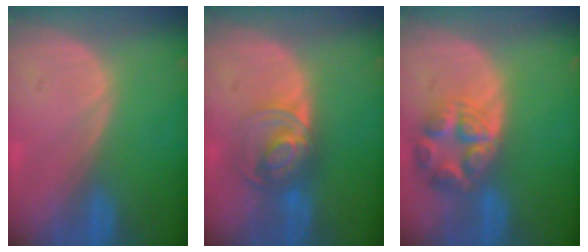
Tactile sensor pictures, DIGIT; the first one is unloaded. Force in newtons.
{"total": 7.3, "press": 6.0, "slide": 4.1}
{"total": 7.6, "press": 6.7, "slide": 3.6}